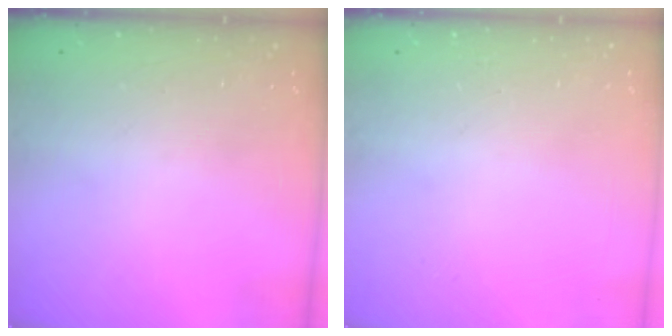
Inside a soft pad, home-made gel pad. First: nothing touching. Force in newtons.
{"total": 0.0}